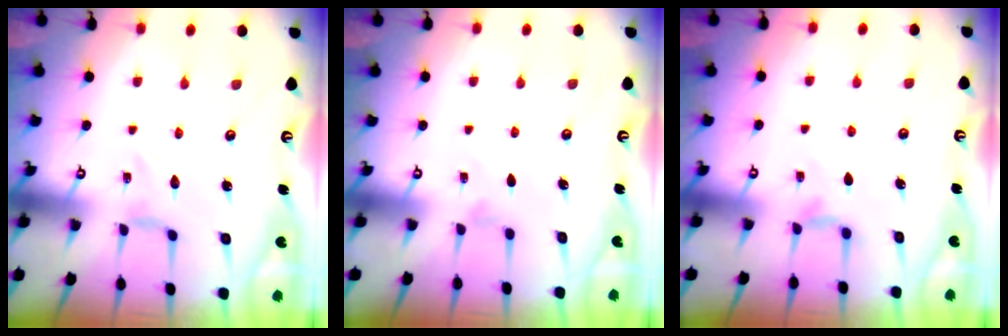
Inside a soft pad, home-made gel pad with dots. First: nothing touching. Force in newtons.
{"total": 2.5, "press": 2.5, "slide": 0.4}
{"total": 4.2, "press": 4.2, "slide": 0.5}